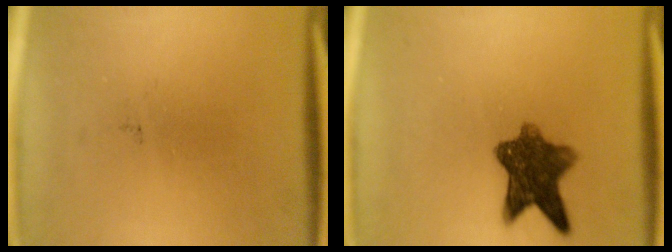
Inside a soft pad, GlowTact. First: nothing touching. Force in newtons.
{"total": 8.7}